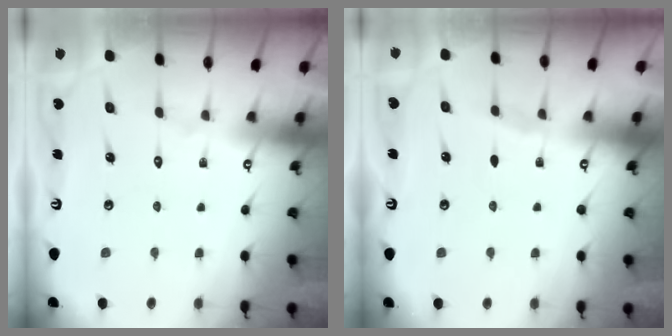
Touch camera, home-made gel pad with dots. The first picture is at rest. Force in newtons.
{"total": 3.5, "press": 2.8, "slide": 2.2}